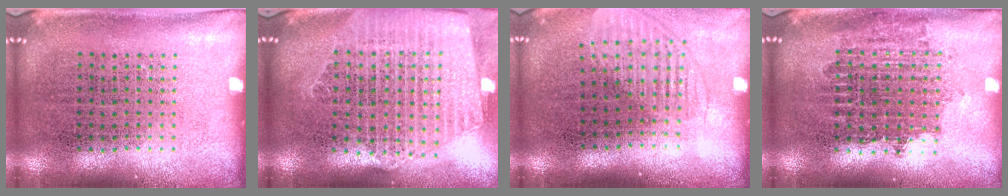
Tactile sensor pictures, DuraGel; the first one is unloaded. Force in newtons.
{"total": 2.4, "press": 2.2, "slide": 1.2}
{"total": 1.5, "press": 1.3, "slide": 0.8}
{"total": 1.8, "press": 1.4, "slide": 1.1}